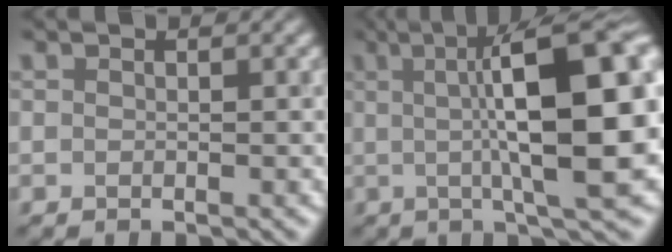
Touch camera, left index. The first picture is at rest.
{"total": 14.2, "force": [1.3, 4.0, 13.6], "torque": [-0.160, 0.016, 0.014]}